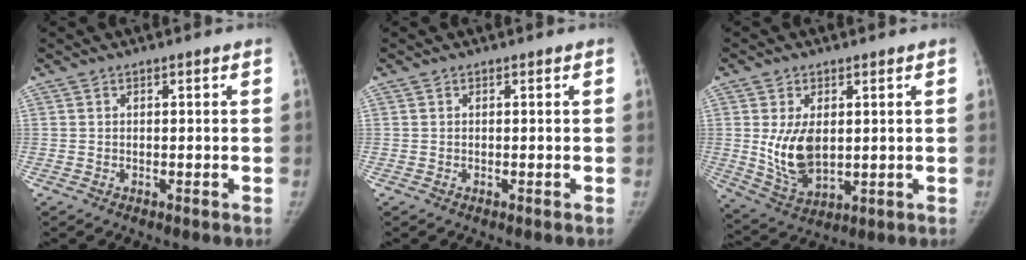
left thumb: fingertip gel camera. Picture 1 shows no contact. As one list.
[{"total": 0.0}, {"total": 10.0, "force": [1.0, 6.1, 7.9], "torque": [-0.135, -0.017, 0.037]}]